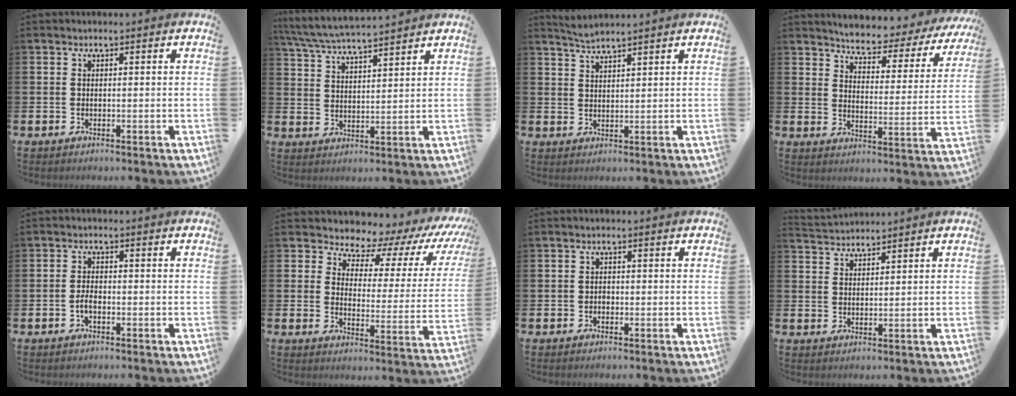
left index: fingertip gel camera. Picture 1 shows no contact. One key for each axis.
{"total": 5.9, "fx": 5.7, "fy": 0.3, "fz": 1.3, "tx": -0.048, "ty": -0.032, "tz": 0.102}
{"total": 2.7, "fx": 2.7, "fy": -0.2, "fz": 0.3, "tx": -0.014, "ty": -0.006, "tz": 0.050}
{"total": 4.8, "fx": 4.6, "fy": 0.7, "fz": 0.9, "tx": -0.041, "ty": -0.042, "tz": 0.071}
{"total": 1.7, "fx": -0.7, "fy": 0.8, "fz": 1.3, "tx": -0.027, "ty": 0.003, "tz": -0.014}
{"total": 6.0, "fx": 5.3, "fy": 2.8, "fz": 0.8, "tx": -0.036, "ty": -0.058, "tz": 0.083}
{"total": 0.6, "fx": -0.3, "fy": 0.5, "fz": 0.1, "tx": -0.005, "ty": 0.003, "tz": -0.008}
{"total": 2.8, "fx": 2.7, "fy": 0.3, "fz": -0.2, "tx": 0.002, "ty": -0.014, "tz": 0.050}